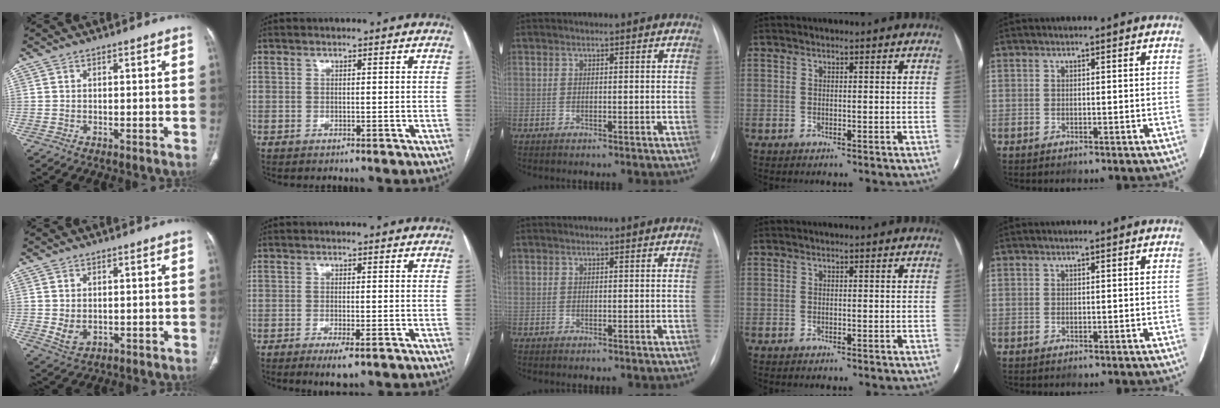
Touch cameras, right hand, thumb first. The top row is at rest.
{"thumb": {"total": 3.6, "force": [0.1, 2.5, 2.6], "torque": [-0.044, -0.005, 0.014]}, "index": {"total": 3.8, "force": [-2.1, 0.7, 3.1], "torque": [-0.052, -0.008, -0.031]}}